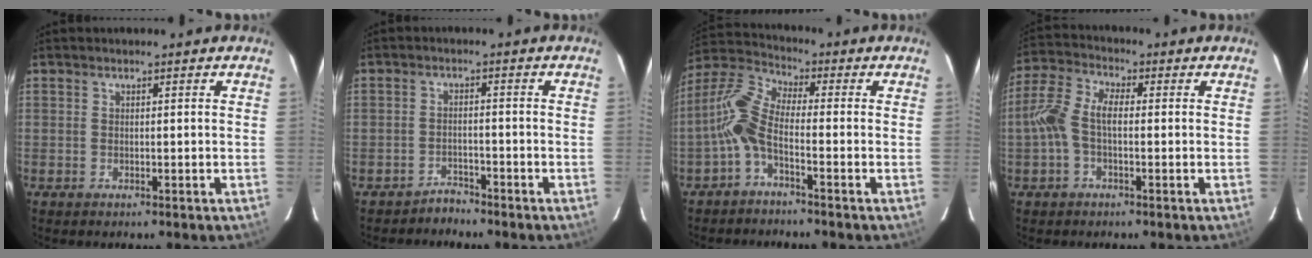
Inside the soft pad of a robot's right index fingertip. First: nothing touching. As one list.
[{"total": 2.7, "force": [-2.5, 1.1, -0.2], "torque": [0.004, 0.007, -0.043]}, {"total": 7.4, "force": [-2.6, 2.6, 6.4], "torque": [-0.155, 0.018, -0.059]}, {"total": 7.6, "force": [-0.8, 3.7, 6.6], "torque": [-0.150, 0.023, -0.021]}]